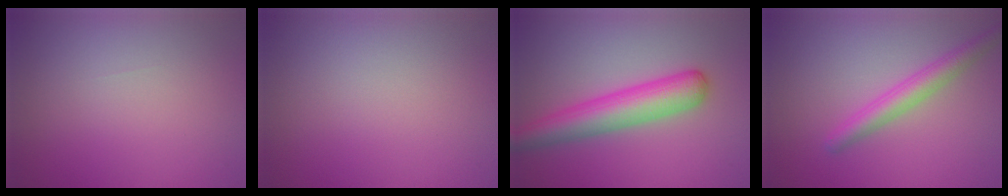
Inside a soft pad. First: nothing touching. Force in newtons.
{"total": 0.0}
{"total": 5.5, "press": 5.5, "slide": 0.2}
{"total": 3.0, "press": 3.0, "slide": 0.0}